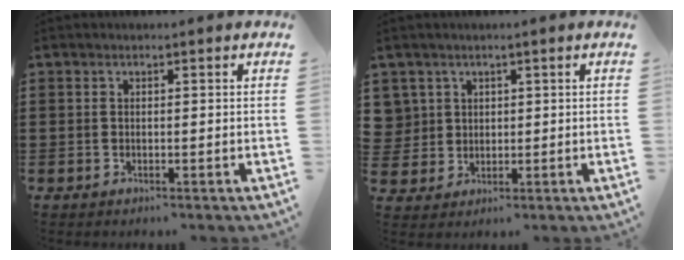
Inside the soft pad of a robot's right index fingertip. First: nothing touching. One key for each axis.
{"total": 3.3, "fx": 1.3, "fy": 3.0, "fz": -0.1, "tx": -0.017, "ty": 0.009, "tz": 0.027}